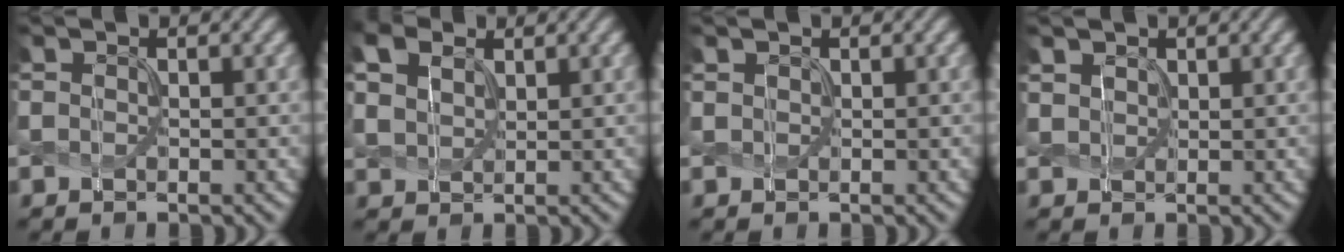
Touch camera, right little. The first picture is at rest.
{"total": 3.1, "force": [1.9, 1.9, 1.5], "torque": [-0.046, 0.007, 0.043]}
{"total": 0.5, "force": [0.5, 0.1, -0.3], "torque": [0.006, 0.002, 0.014]}
{"total": 1.3, "force": [1.1, 0.6, 0.0], "torque": [-0.004, 0.002, 0.027]}